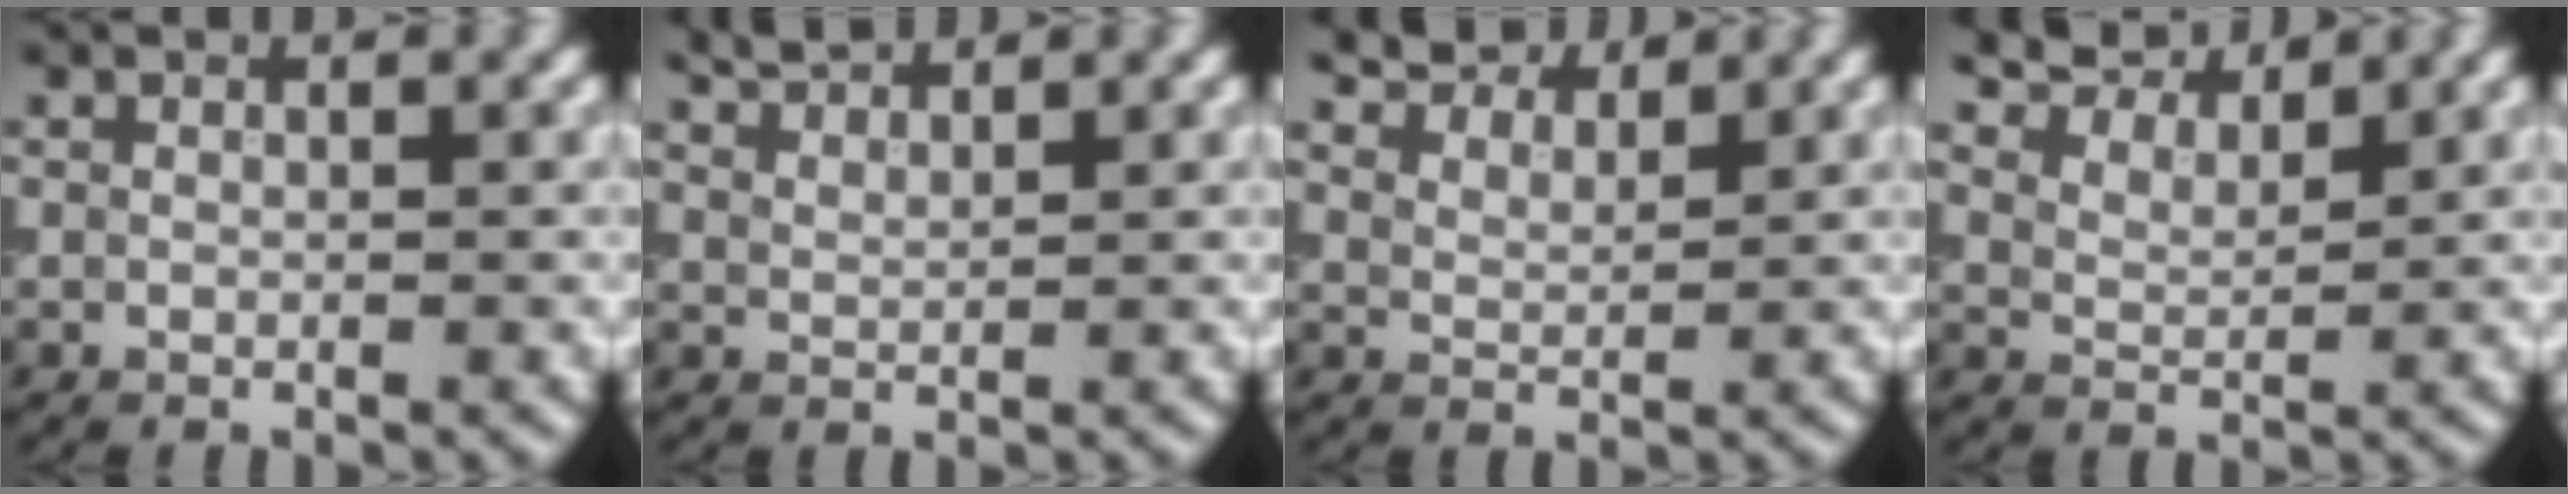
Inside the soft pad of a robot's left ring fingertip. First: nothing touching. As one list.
[{"total": 2.6, "force": [2.4, 0.4, 0.7], "torque": [-0.013, 0.007, 0.048]}, {"total": 7.5, "force": [6.6, 2.4, 2.7], "torque": [-0.063, 0.011, 0.105]}, {"total": 8.6, "force": [7.5, 2.8, 3.3], "torque": [-0.080, 0.017, 0.118]}]